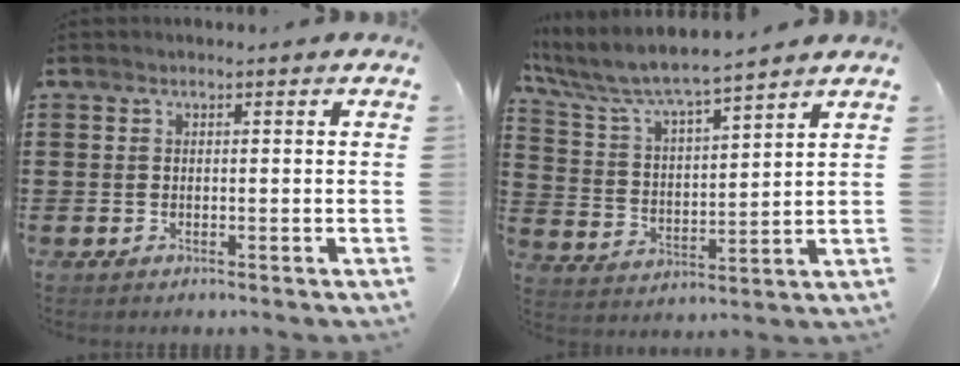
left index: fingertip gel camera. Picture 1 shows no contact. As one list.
[{"total": 6.2, "force": [5.6, 0.5, 2.6], "torque": [-0.078, -0.037, 0.090]}]